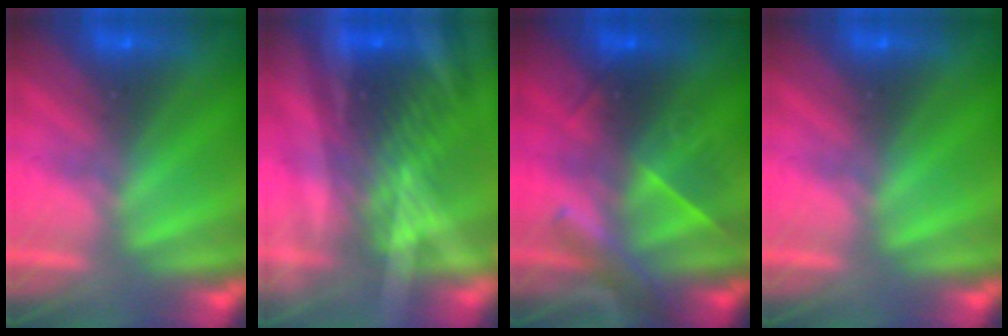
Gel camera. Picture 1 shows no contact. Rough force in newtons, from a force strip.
{"total": 2.9}
{"total": 2.8}
{"total": 0.0}